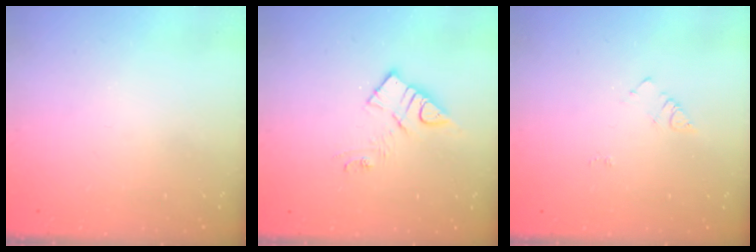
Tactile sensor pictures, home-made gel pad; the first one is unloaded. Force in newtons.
{"total": 9.9, "press": 9.9, "slide": 0.6}
{"total": 5.1, "press": 5.0, "slide": 0.9}